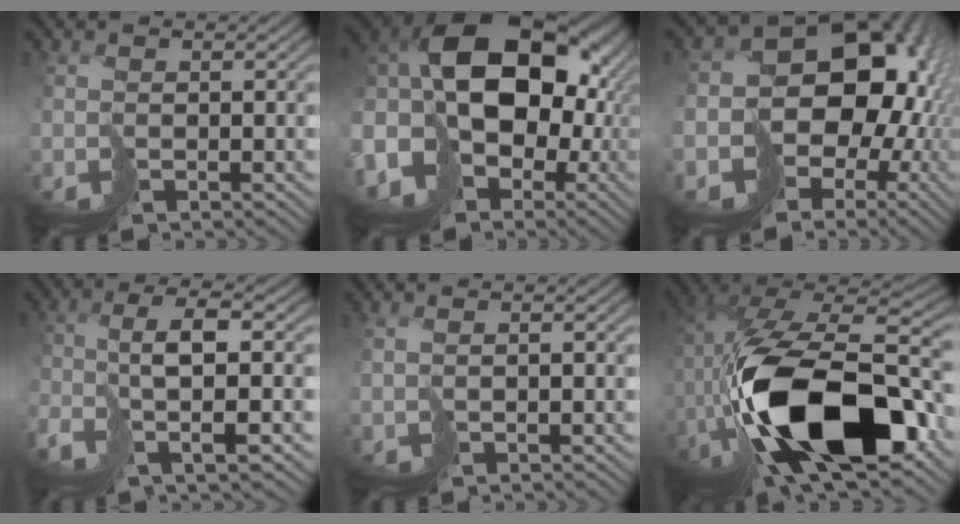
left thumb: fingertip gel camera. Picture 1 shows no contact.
{"total": 19.1, "force": [-0.8, 14.0, 13.0], "torque": [-0.291, -0.030, -0.008]}
{"total": 15.6, "force": [-1.8, 12.5, 9.2], "torque": [-0.165, -0.042, 0.003]}
{"total": 7.1, "force": [-1.7, 1.2, 6.7], "torque": [-0.126, 0.003, -0.035]}
{"total": 2.0, "force": [0.7, 0.5, 1.8], "torque": [-0.047, -0.002, 0.019]}
{"total": 19.3, "force": [-5.4, 9.0, 16.2], "torque": [-0.325, -0.006, -0.074]}